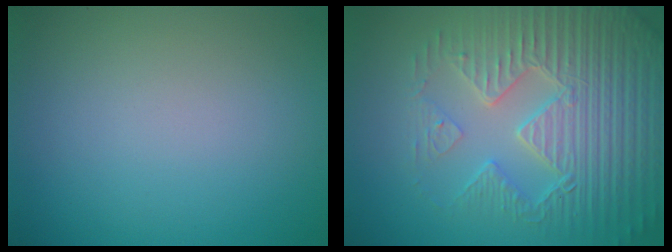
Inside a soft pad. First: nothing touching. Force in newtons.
{"total": 7.2, "press": 5.8, "slide": 4.2}